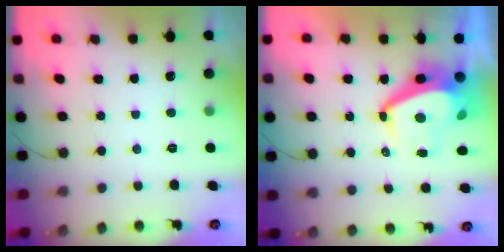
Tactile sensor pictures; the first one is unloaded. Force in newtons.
{"total": 6.6, "press": 6.6, "slide": 0.5}